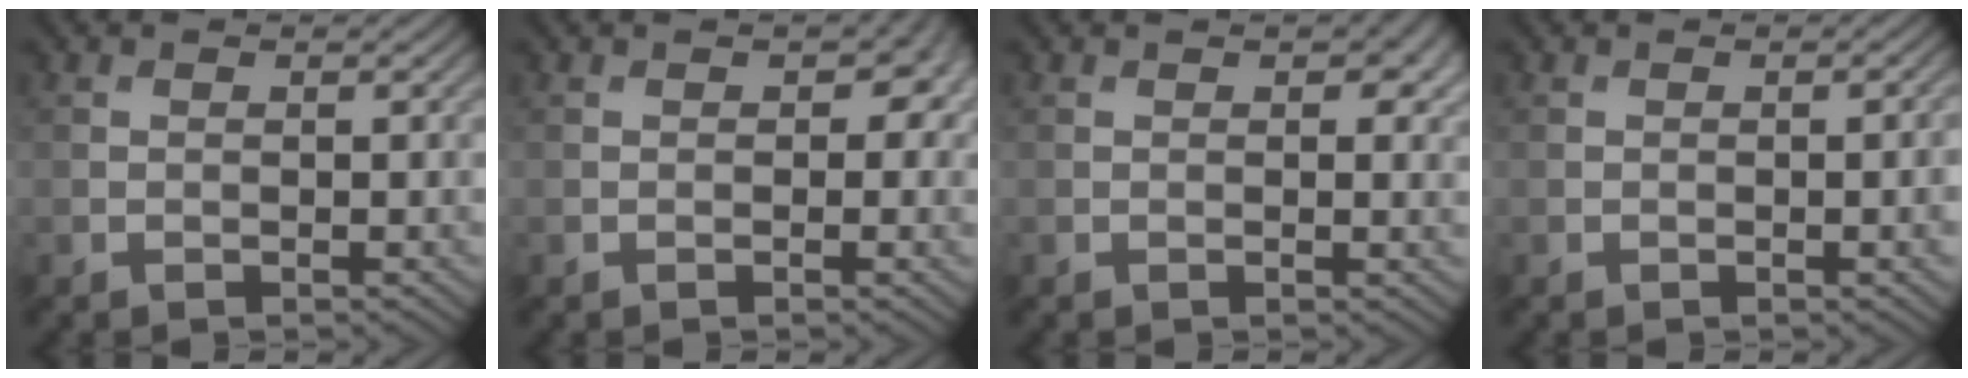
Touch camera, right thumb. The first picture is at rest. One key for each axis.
{"total": 2.9, "fx": 0.6, "fy": 2.1, "fz": 1.9, "tx": -0.024, "ty": -0.006, "tz": 0.009}
{"total": 2.5, "fx": 0.9, "fy": 1.2, "fz": 2.0, "tx": -0.024, "ty": -0.002, "tz": 0.014}
{"total": 2.5, "fx": -0.2, "fy": 0.6, "fz": 2.4, "tx": -0.031, "ty": 0.000, "tz": -0.004}